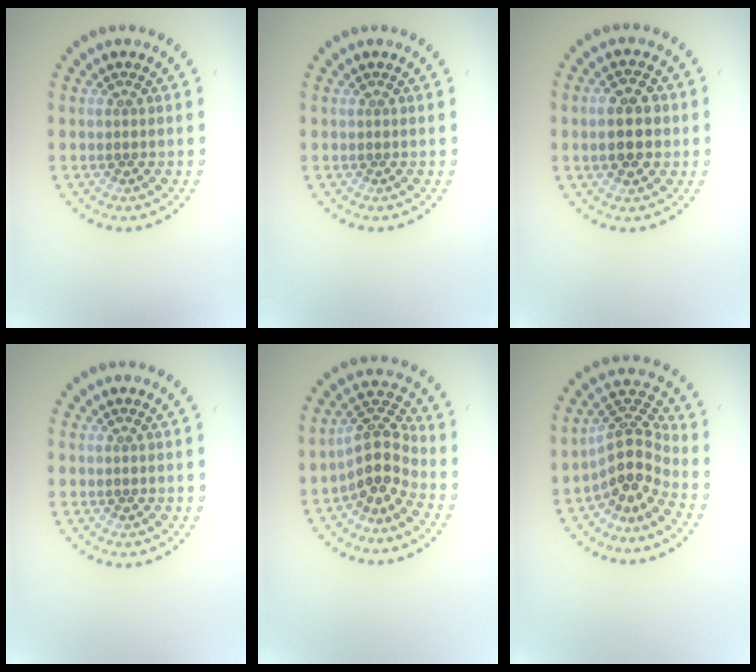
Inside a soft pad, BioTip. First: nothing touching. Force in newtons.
{"total": 0.0}
{"total": 4.5, "press": 4.5, "slide": 0.2}
{"total": 0.0}
{"total": 3.9, "press": 3.2, "slide": 2.3}
{"total": 4.3, "press": 3.0, "slide": 3.1}